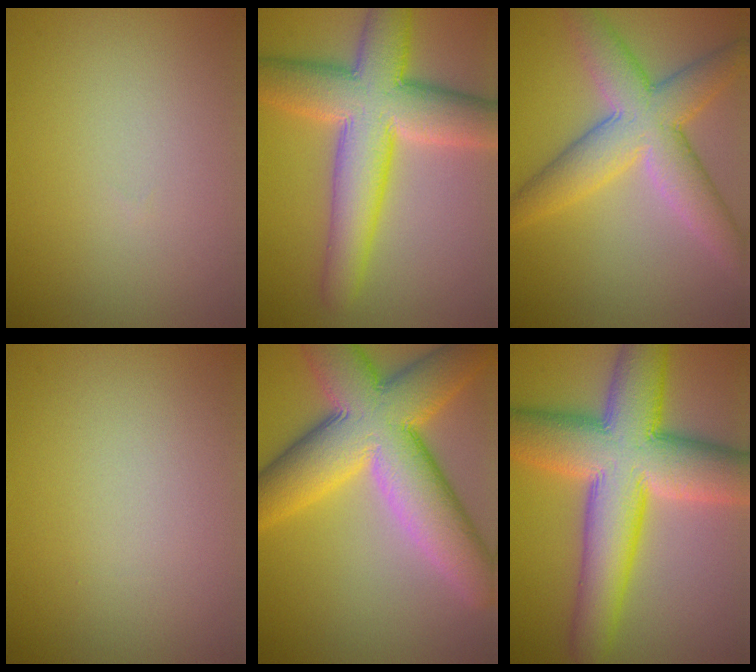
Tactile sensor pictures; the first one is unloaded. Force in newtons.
{"total": 10.1, "press": 10.1, "slide": 0.3}
{"total": 7.0, "press": 7.0, "slide": 0.2}
{"total": 0.0}
{"total": 12.9, "press": 12.8, "slide": 0.7}
{"total": 13.2, "press": 13.2, "slide": 0.4}